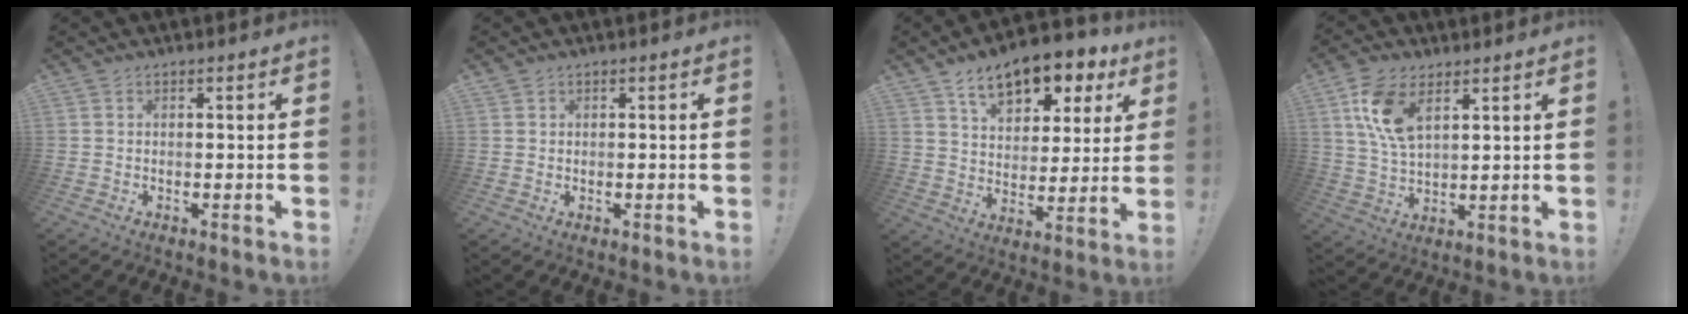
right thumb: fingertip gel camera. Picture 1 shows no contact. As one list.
[{"total": 0.8, "force": [0.6, 0.6, 0.0], "torque": [0.009, -0.001, 0.009]}, {"total": 13.7, "force": [8.7, 7.3, 7.7], "torque": [-0.111, -0.056, 0.152]}, {"total": 11.6, "force": [5.6, 6.1, 8.1], "torque": [-0.174, -0.012, 0.103]}]